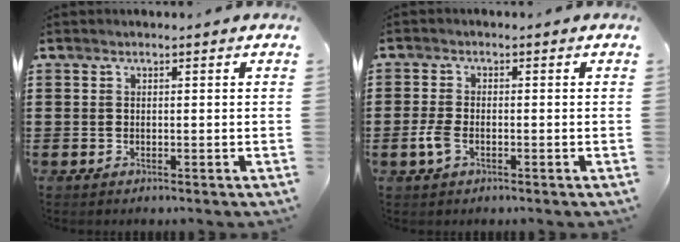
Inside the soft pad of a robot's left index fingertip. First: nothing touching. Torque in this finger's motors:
{"motor_torque": [0.30, 0.25, 0.08, 0.06]}